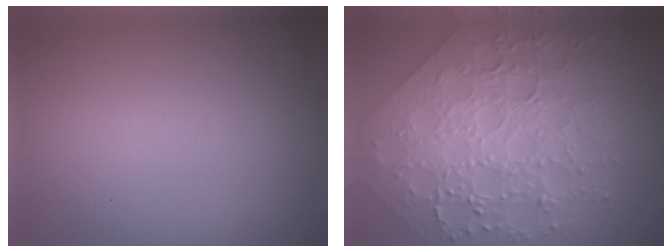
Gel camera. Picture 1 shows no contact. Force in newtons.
{"total": 6.8, "press": 6.0, "slide": 3.3}